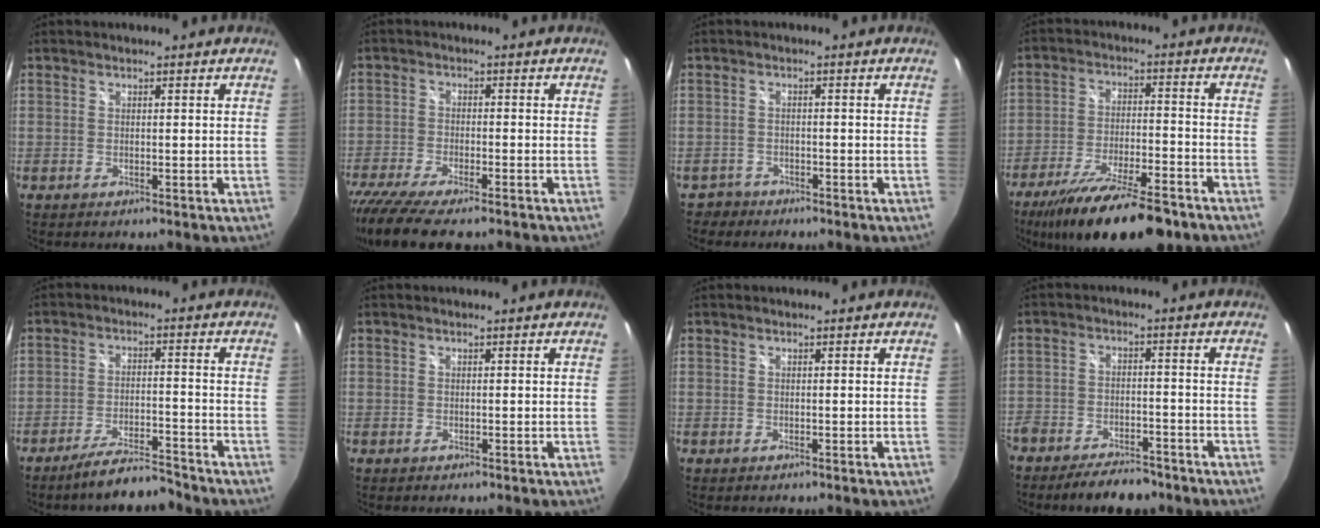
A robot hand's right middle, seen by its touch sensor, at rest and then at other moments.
{"total": 13.0, "force": [-10.4, 2.7, 7.2], "torque": [-0.165, -0.056, -0.180]}
{"total": 2.8, "force": [-2.1, 1.7, -0.1], "torque": [-0.007, 0.001, -0.039]}
{"total": 18.8, "force": [-14.5, 4.4, 11.2], "torque": [-0.212, -0.040, -0.228]}
{"total": 7.8, "force": [-7.1, 0.8, 3.2], "torque": [-0.074, -0.002, -0.119]}
{"total": 0.0}
{"total": 0.0}
{"total": 11.6, "force": [-9.2, 4.9, 5.0], "torque": [-0.125, -0.007, -0.141]}